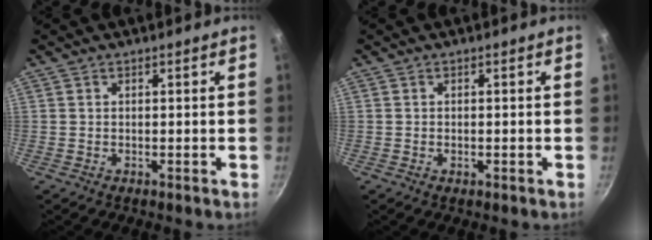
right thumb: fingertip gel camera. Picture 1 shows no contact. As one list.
[{"total": 0.6, "force": [-0.3, 0.4, 0.4], "torque": [-0.004, 0.002, -0.004]}]